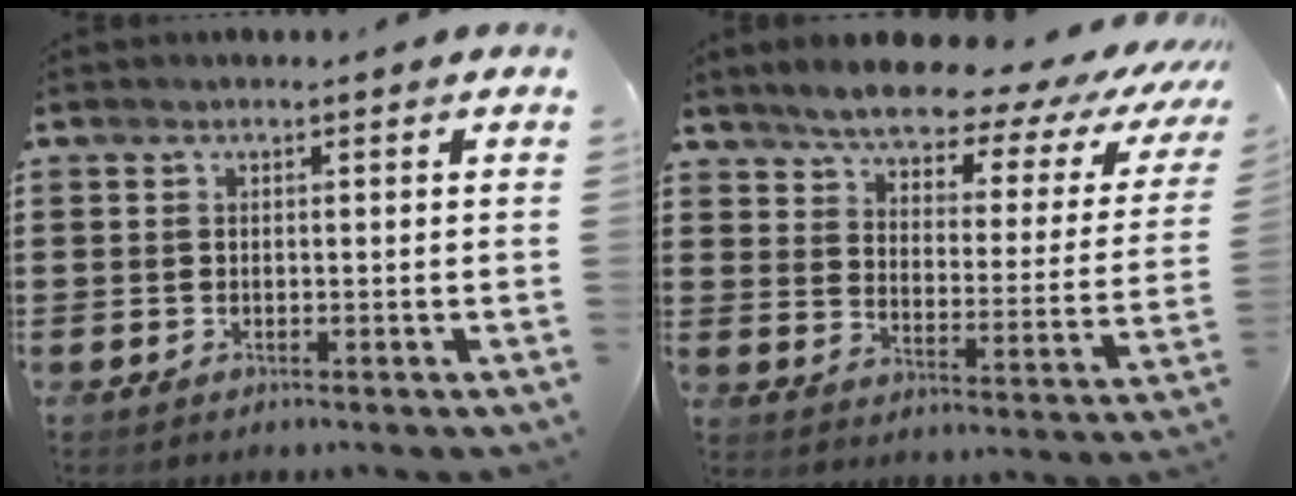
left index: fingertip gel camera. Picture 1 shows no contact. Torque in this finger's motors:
{"motor_torque": [2.14, 0.00, 1.05, 0.21]}